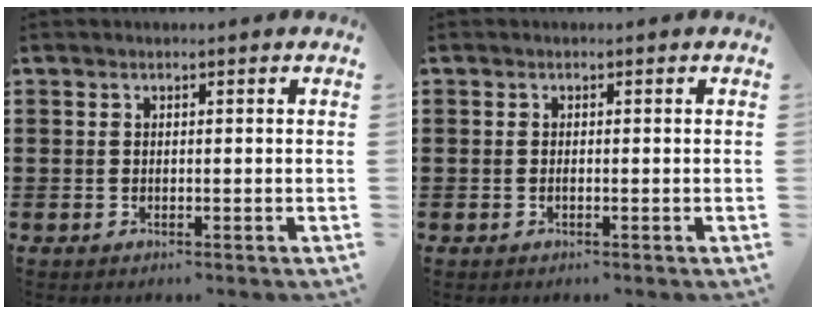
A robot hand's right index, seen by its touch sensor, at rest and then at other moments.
{"total": 0.0}